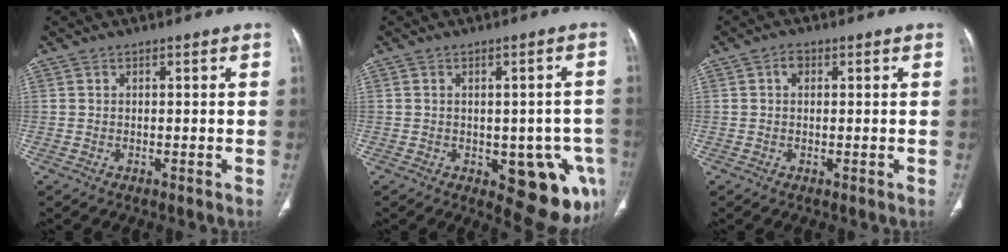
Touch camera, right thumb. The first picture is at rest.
{"total": 12.9, "force": [-4.6, 6.2, 10.4], "torque": [-0.090, 0.006, -0.044]}
{"total": 1.7, "force": [0.4, 1.2, 1.1], "torque": [-0.015, 0.002, 0.004]}